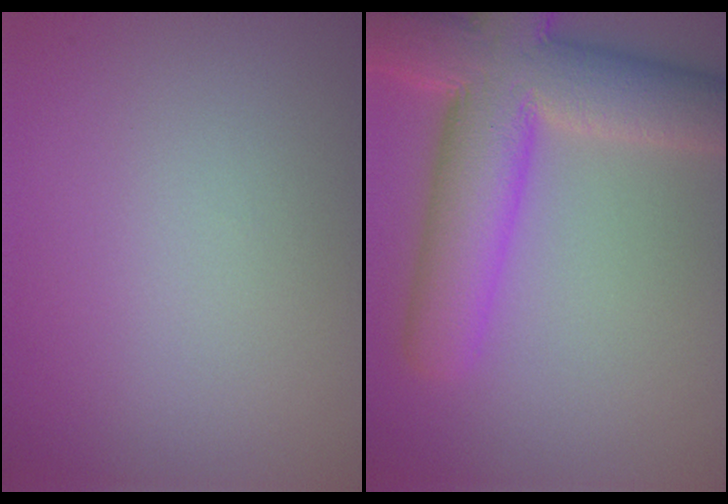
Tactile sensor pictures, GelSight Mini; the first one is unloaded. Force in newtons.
{"total": 10.8, "press": 10.7, "slide": 0.8}